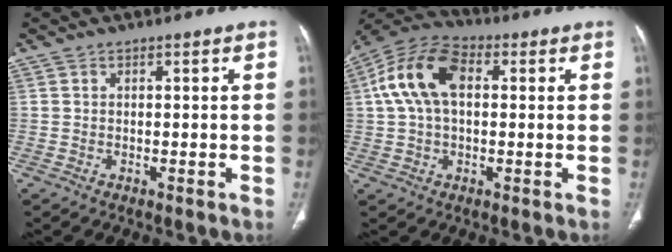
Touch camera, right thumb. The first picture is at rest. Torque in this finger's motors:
{"motor_torque": [0.48, 0.56, 0.72, -0.54, 0.24]}